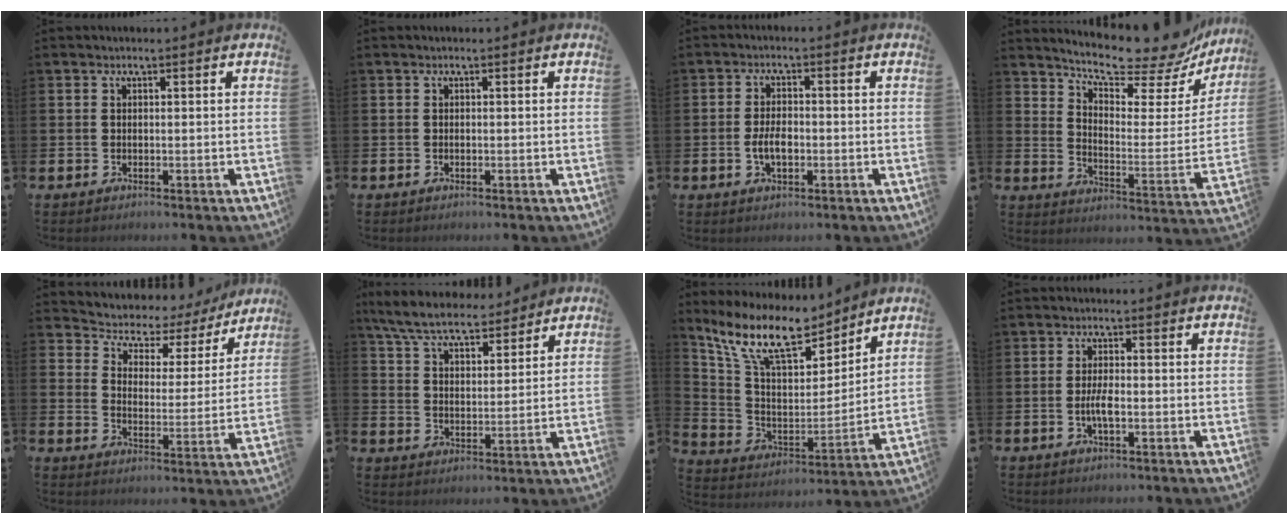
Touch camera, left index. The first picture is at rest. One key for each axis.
{"total": 0.0}
{"total": 3.5, "fx": -0.6, "fy": 2.0, "fz": 2.9, "tx": -0.041, "ty": -0.001, "tz": -0.014}
{"total": 9.7, "fx": 8.9, "fy": 2.5, "fz": 3.1, "tx": -0.063, "ty": -0.079, "tz": 0.145}
{"total": 4.9, "fx": 4.4, "fy": 2.3, "fz": 0.3, "tx": -0.039, "ty": -0.039, "tz": 0.068}
{"total": 7.4, "fx": 6.8, "fy": 1.6, "fz": 2.3, "tx": -0.073, "ty": -0.032, "tz": 0.124}
{"total": 12.4, "fx": 10.3, "fy": 4.1, "fz": 5.5, "tx": -0.147, "ty": -0.056, "tz": 0.185}
{"total": 2.7, "fx": -0.6, "fy": 0.8, "fz": 2.5, "tx": -0.046, "ty": -0.003, "tz": -0.016}